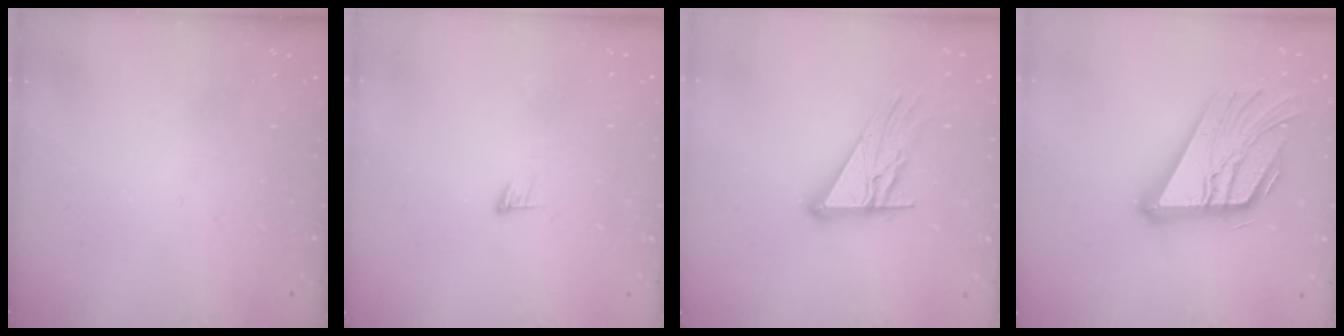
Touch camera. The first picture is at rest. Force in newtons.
{"total": 4.0, "press": 4.0, "slide": 0.3}
{"total": 13.6, "press": 13.5, "slide": 1.3}
{"total": 21.7, "press": 21.6, "slide": 1.9}